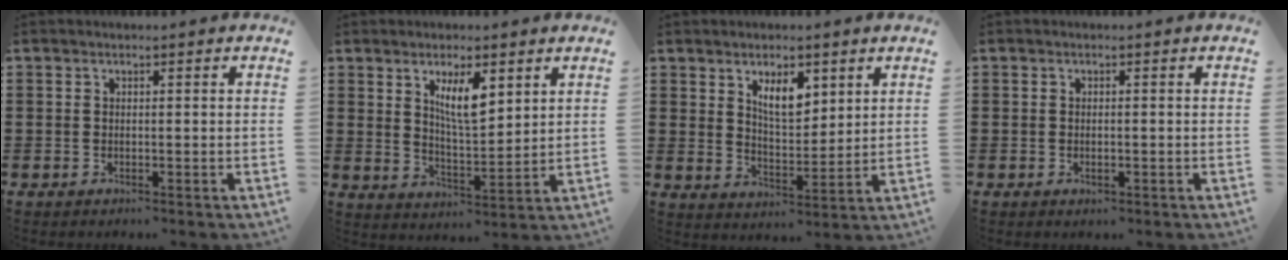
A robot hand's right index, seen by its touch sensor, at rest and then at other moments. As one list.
[{"total": 6.6, "force": [3.2, 2.0, 5.4], "torque": [-0.106, -0.002, 0.054]}, {"total": 5.9, "force": [3.3, 2.6, 4.1], "torque": [-0.068, -0.003, 0.054]}, {"total": 1.0, "force": [-0.2, 0.2, 0.9], "torque": [-0.017, -0.003, -0.003]}]